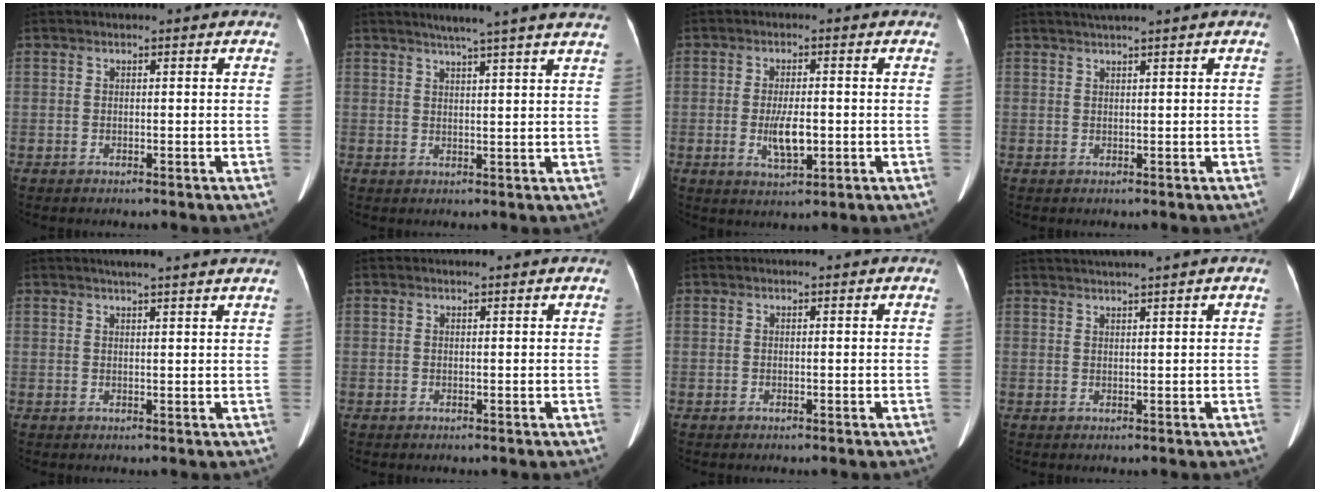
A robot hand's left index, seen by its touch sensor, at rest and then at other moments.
{"total": 10.5, "force": [8.8, -0.6, 5.7], "torque": [-0.077, 0.017, 0.096]}
{"total": 5.0, "force": [-1.1, 1.6, 4.6], "torque": [-0.091, -0.008, -0.016]}
{"total": 1.8, "force": [1.5, -0.5, 0.8], "torque": [-0.011, 0.015, 0.031]}
{"total": 7.3, "force": [6.3, -0.6, 3.7], "torque": [-0.049, 0.016, 0.068]}
{"total": 0.9, "force": [0.9, 0.1, 0.0], "torque": [-0.010, 0.011, 0.012]}
{"total": 0.6, "force": [0.6, 0.0, 0.2], "torque": [-0.006, 0.004, 0.006]}
{"total": 4.4, "force": [3.8, -1.4, 1.8], "torque": [-0.024, 0.018, 0.063]}